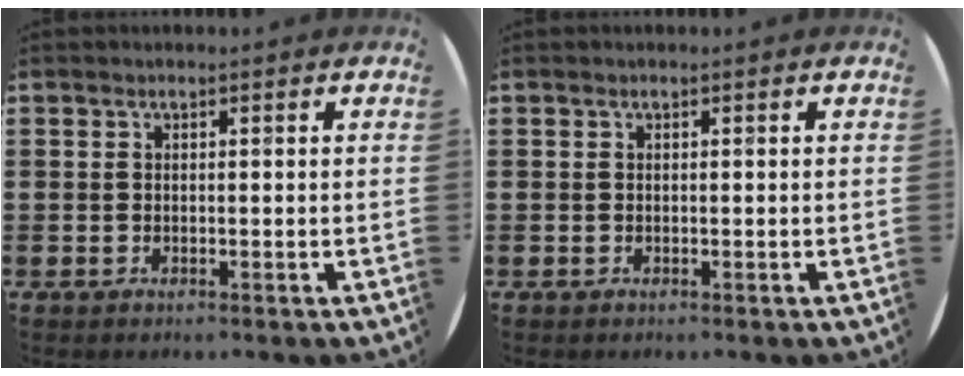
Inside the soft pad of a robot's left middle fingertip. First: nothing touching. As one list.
[{"total": 0.0}]